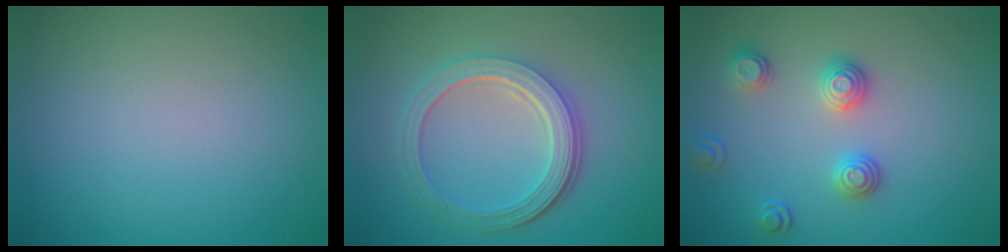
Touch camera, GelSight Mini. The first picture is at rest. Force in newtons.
{"total": 5.4, "press": 3.9, "slide": 3.7}
{"total": 2.7, "press": 2.6, "slide": 0.9}